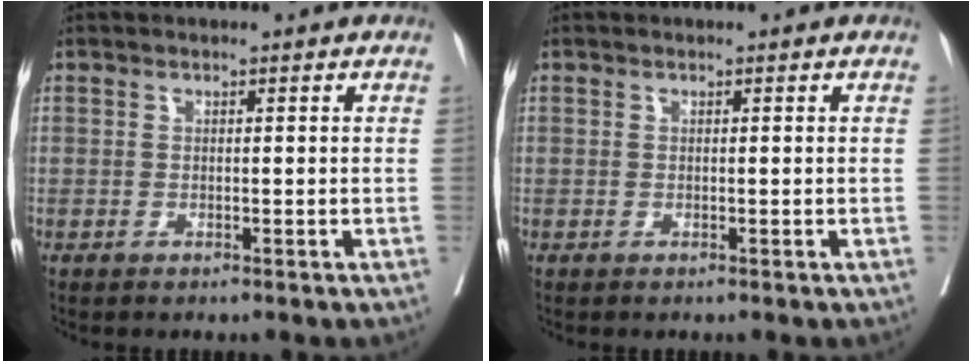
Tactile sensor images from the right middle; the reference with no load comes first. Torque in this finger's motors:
{"motor_torque": [0.00, 0.00, -0.02, -0.02]}